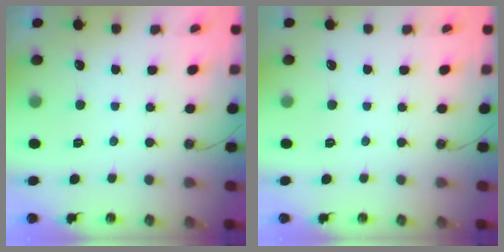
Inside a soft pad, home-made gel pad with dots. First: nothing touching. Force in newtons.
{"total": 0.0}